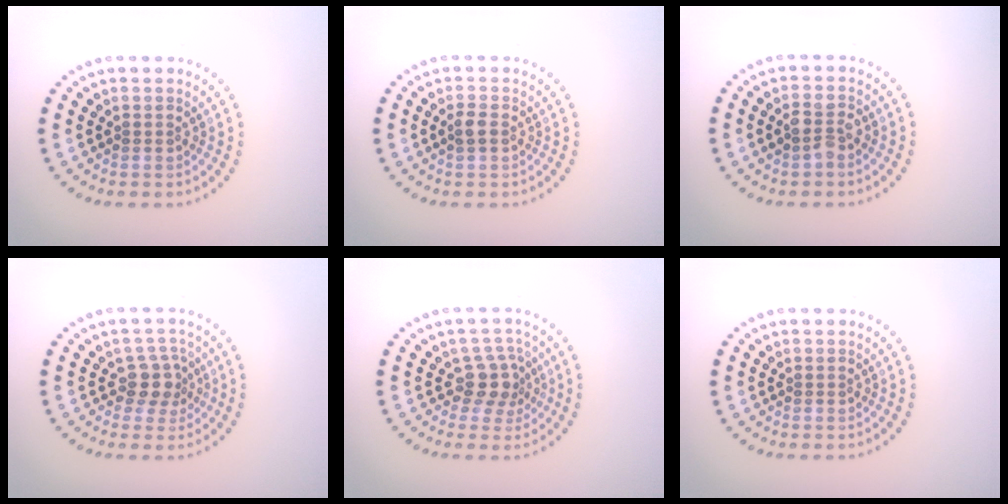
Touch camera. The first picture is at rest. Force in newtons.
{"total": 1.3, "press": 1.3, "slide": 0.1}
{"total": 2.1, "press": 2.0, "slide": 0.3}
{"total": 2.5, "press": 2.0, "slide": 1.5}
{"total": 2.8, "press": 2.2, "slide": 1.7}
{"total": 0.0}